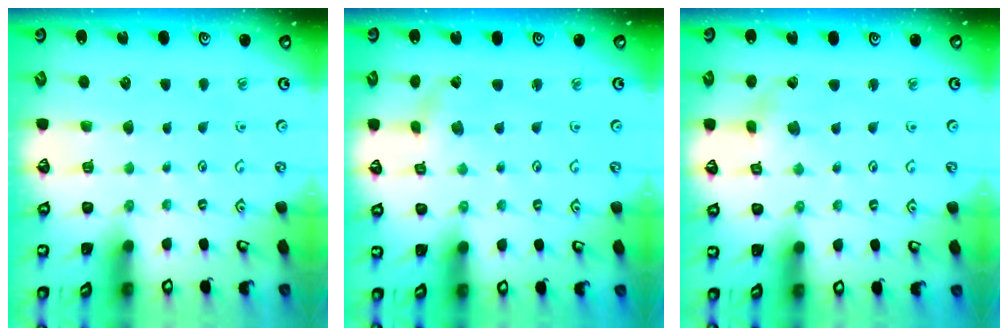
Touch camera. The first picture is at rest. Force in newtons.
{"total": 0.0}
{"total": 2.5, "press": 2.4, "slide": 0.4}